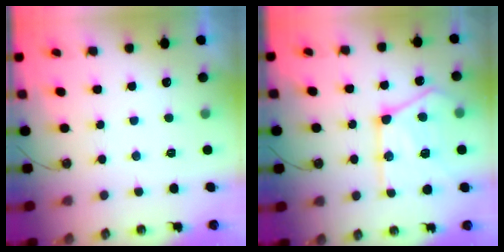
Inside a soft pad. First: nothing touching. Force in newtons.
{"total": 19.0, "press": 18.8, "slide": 2.1}